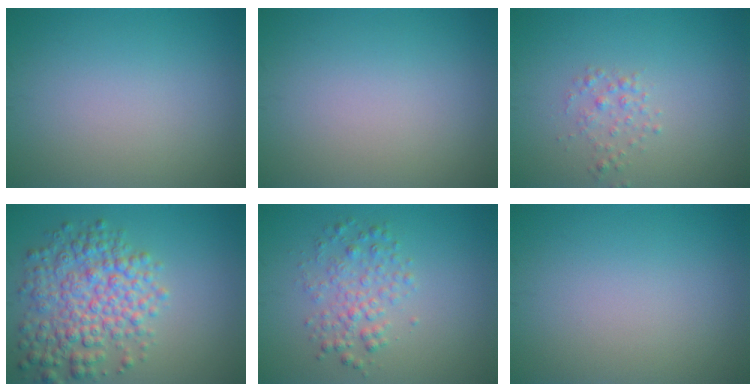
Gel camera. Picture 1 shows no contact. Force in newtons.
{"total": 0.0}
{"total": 1.3, "press": 1.3, "slide": 0.0}
{"total": 6.6, "press": 6.6, "slide": 0.2}
{"total": 2.8, "press": 2.8, "slide": 0.0}
{"total": 0.0}